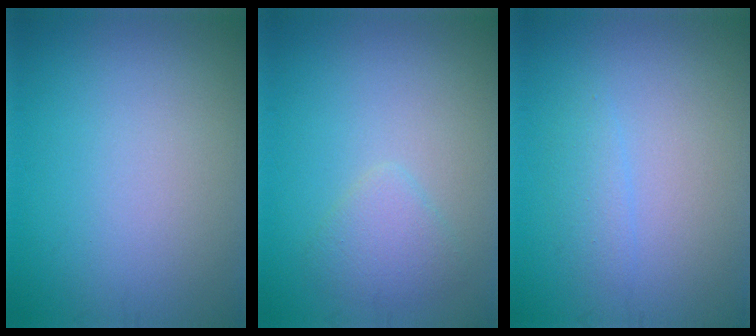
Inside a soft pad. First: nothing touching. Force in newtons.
{"total": 2.0, "press": 2.0, "slide": 0.2}
{"total": 1.2, "press": 1.2, "slide": 0.1}